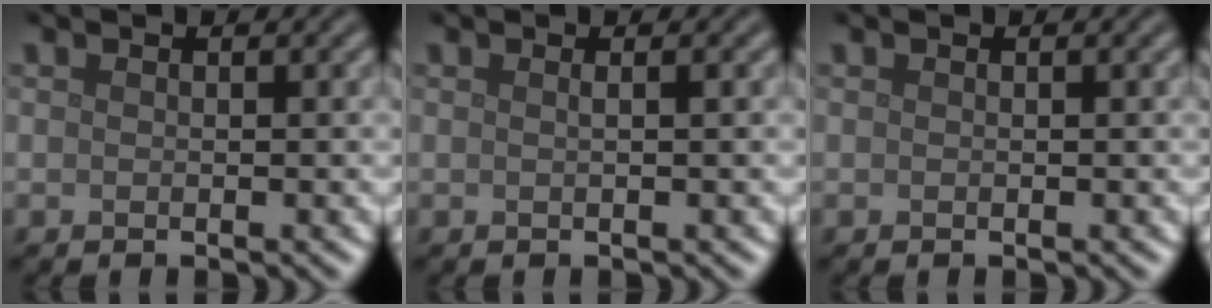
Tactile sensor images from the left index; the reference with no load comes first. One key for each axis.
{"total": 0.8, "fx": 0.1, "fy": 0.3, "fz": 0.8, "tx": -0.008, "ty": 0.001, "tz": -0.004}
{"total": 0.0}